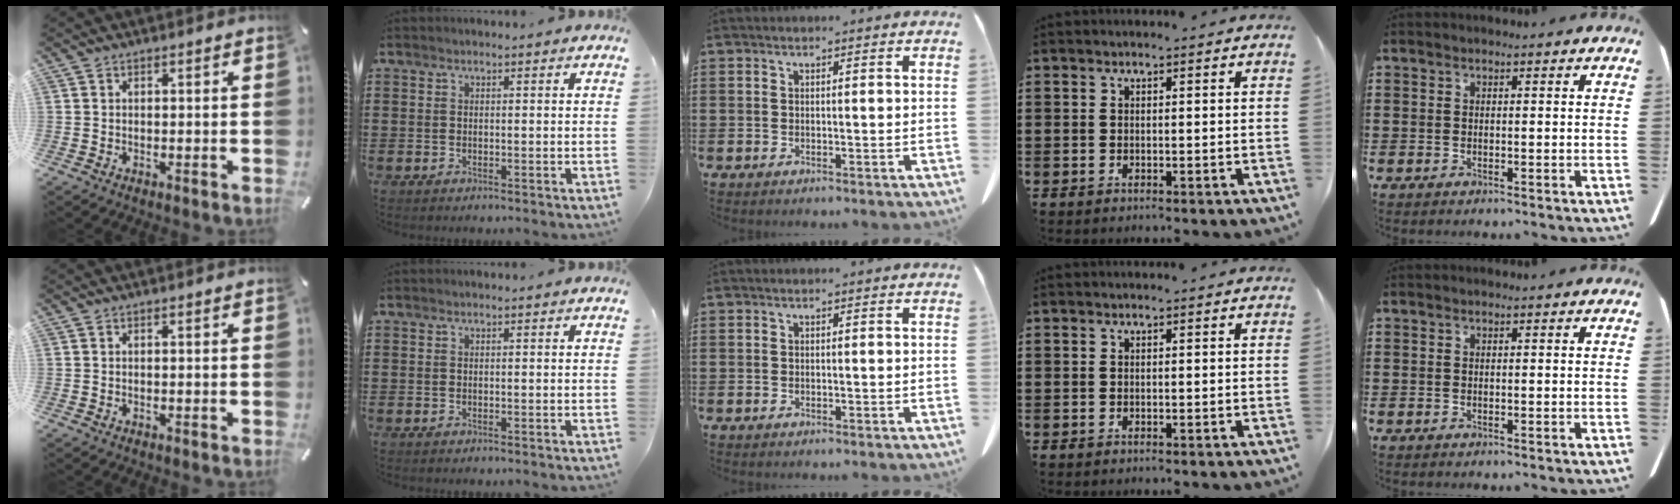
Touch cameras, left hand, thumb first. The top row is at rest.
{}